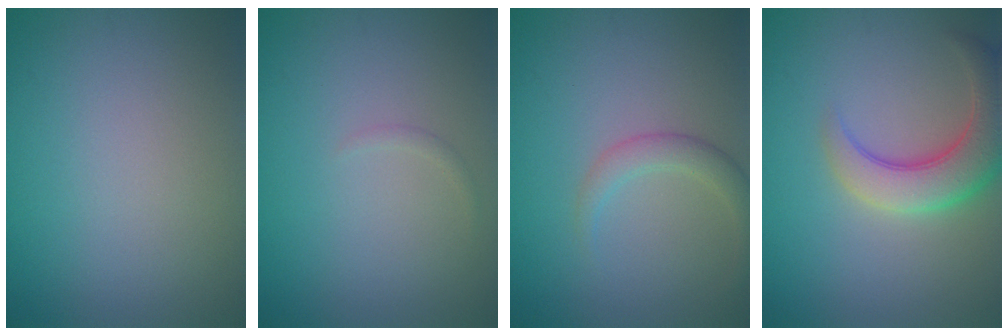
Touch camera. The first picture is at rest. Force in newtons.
{"total": 0.5, "press": 0.5, "slide": 0.0}
{"total": 2.0, "press": 2.0, "slide": 0.0}
{"total": 5.7, "press": 5.6, "slide": 0.7}